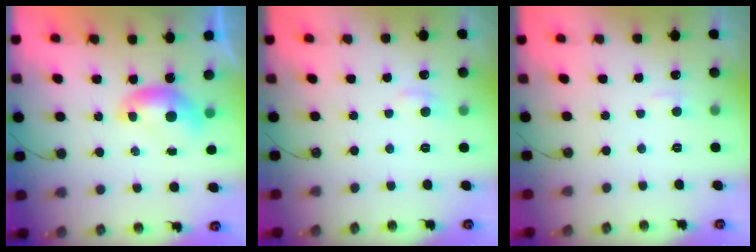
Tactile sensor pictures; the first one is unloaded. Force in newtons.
{"total": 0.9, "press": 0.1, "slide": 0.9}
{"total": 2.1, "press": 2.0, "slide": 0.6}